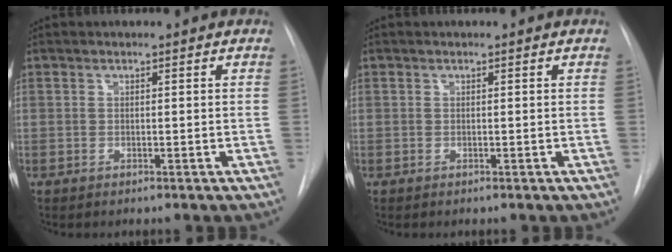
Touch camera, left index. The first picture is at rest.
{"total": 0.0}